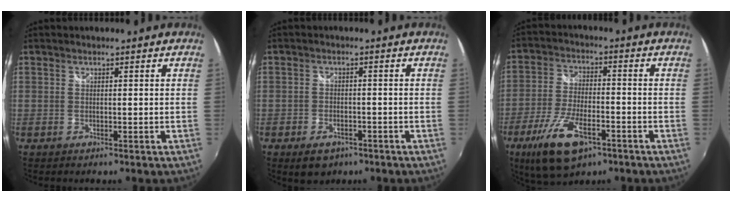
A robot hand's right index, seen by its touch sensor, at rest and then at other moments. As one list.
[{"total": 5.2, "force": [-3.3, 3.3, 2.3], "torque": [-0.057, -0.007, -0.047]}, {"total": 13.7, "force": [-7.6, 5.8, 9.9], "torque": [-0.213, -0.027, -0.137]}]